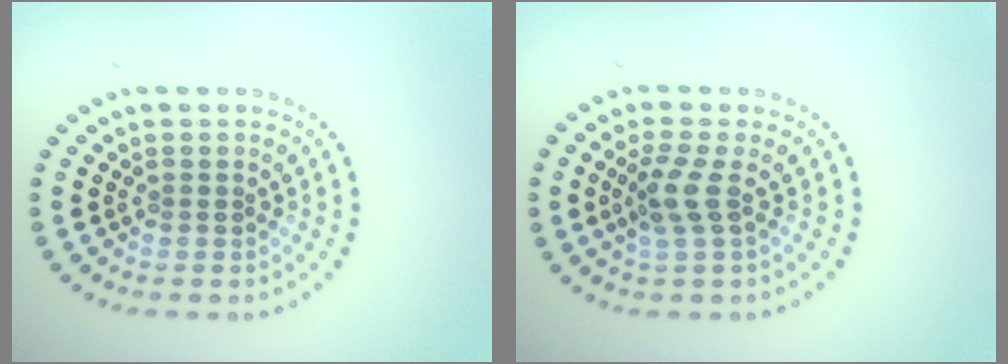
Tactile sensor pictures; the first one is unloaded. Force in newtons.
{"total": 2.3, "press": 1.7, "slide": 1.5}